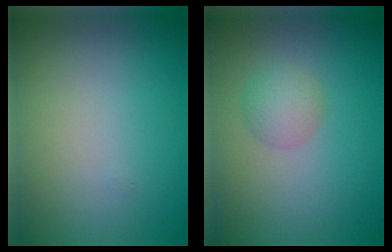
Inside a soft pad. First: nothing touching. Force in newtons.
{"total": 2.2, "press": 2.2, "slide": 0.1}